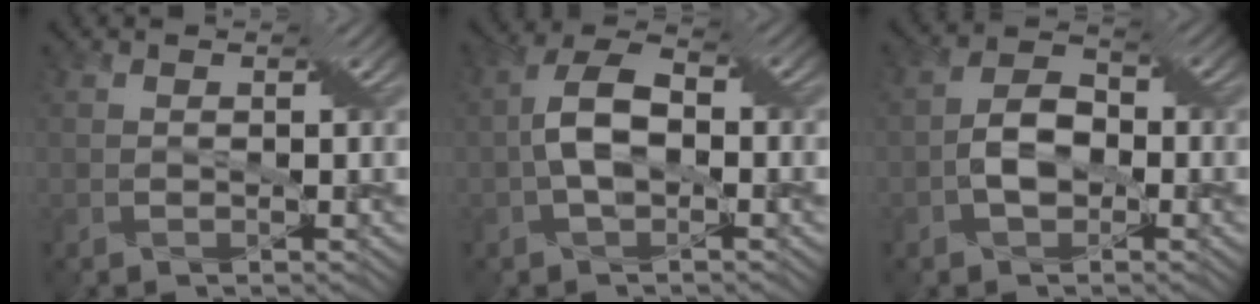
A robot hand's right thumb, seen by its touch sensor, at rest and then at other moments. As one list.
[{"total": 6.1, "force": [-0.8, 3.3, 5.0], "torque": [-0.101, 0.016, -0.021]}, {"total": 4.3, "force": [-1.4, 2.8, 2.9], "torque": [-0.050, 0.009, -0.032]}]